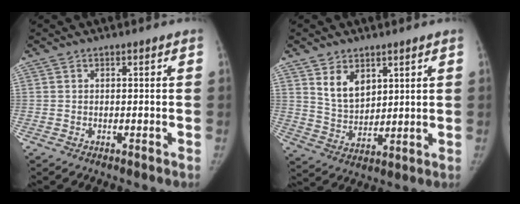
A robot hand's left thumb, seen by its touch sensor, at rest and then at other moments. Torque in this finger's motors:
{"motor_torque": [-0.10, 0.34, 0.29, 0.09, 0.20]}